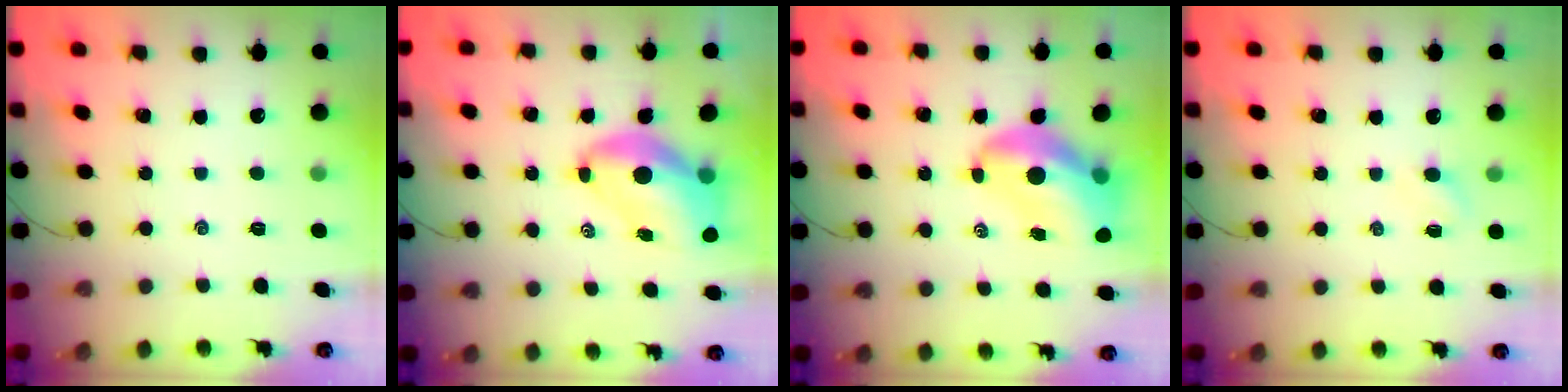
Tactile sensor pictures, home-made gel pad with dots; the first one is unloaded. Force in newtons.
{"total": 10.2, "press": 9.7, "slide": 3.1}
{"total": 12.1, "press": 11.6, "slide": 3.5}
{"total": 1.6, "press": 1.5, "slide": 0.6}